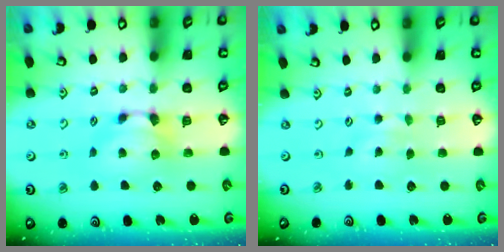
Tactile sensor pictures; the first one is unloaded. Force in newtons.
{"total": 3.7, "press": 3.7, "slide": 0.2}